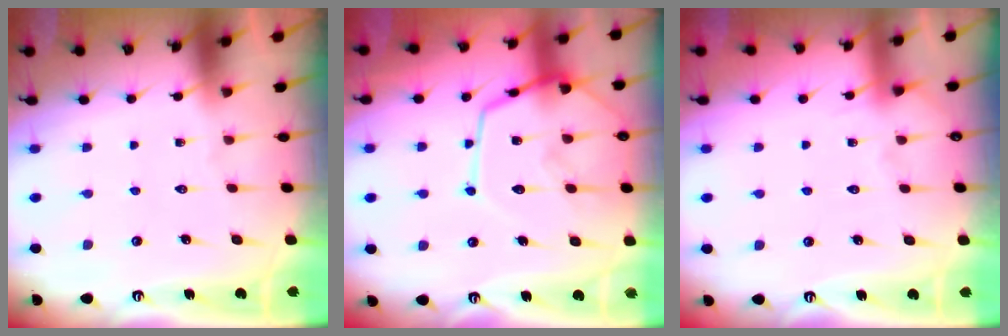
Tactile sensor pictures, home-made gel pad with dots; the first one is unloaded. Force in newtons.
{"total": 15.1, "press": 15.0, "slide": 1.6}
{"total": 2.9, "press": 2.9, "slide": 0.4}